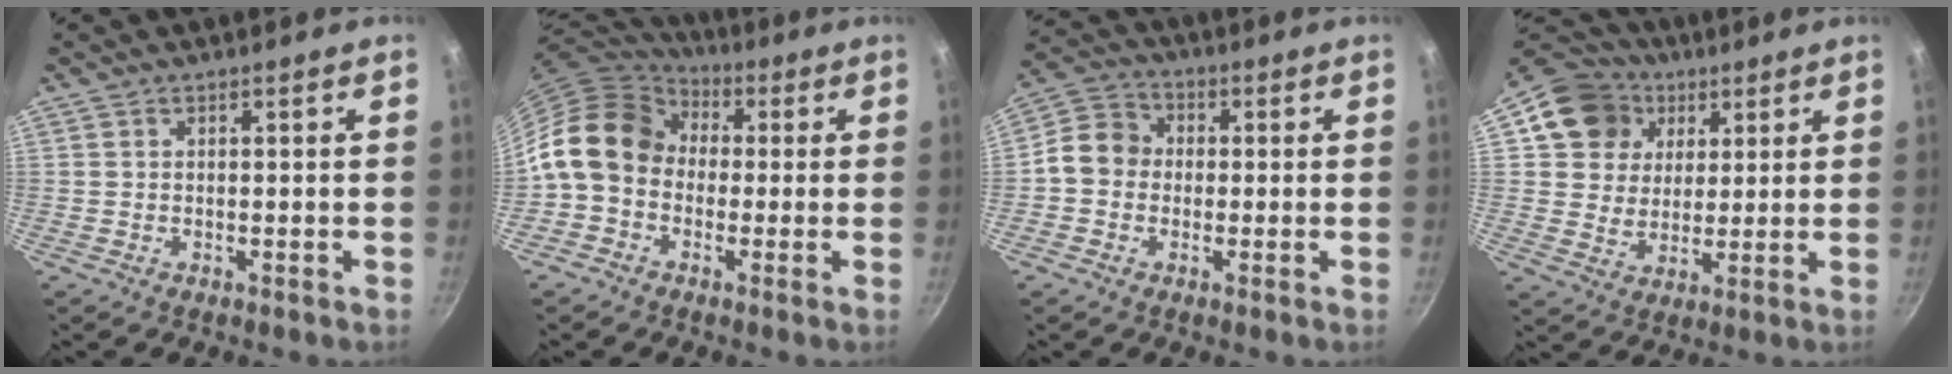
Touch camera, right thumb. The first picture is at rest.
{"total": 14.2, "force": [0.5, 11.4, 8.4], "torque": [-0.129, 0.041, -0.013]}
{"total": 7.6, "force": [-0.6, 6.6, 3.7], "torque": [-0.042, 0.019, -0.035]}
{"total": 12.9, "force": [4.7, 11.0, 4.7], "torque": [-0.051, 0.007, 0.075]}